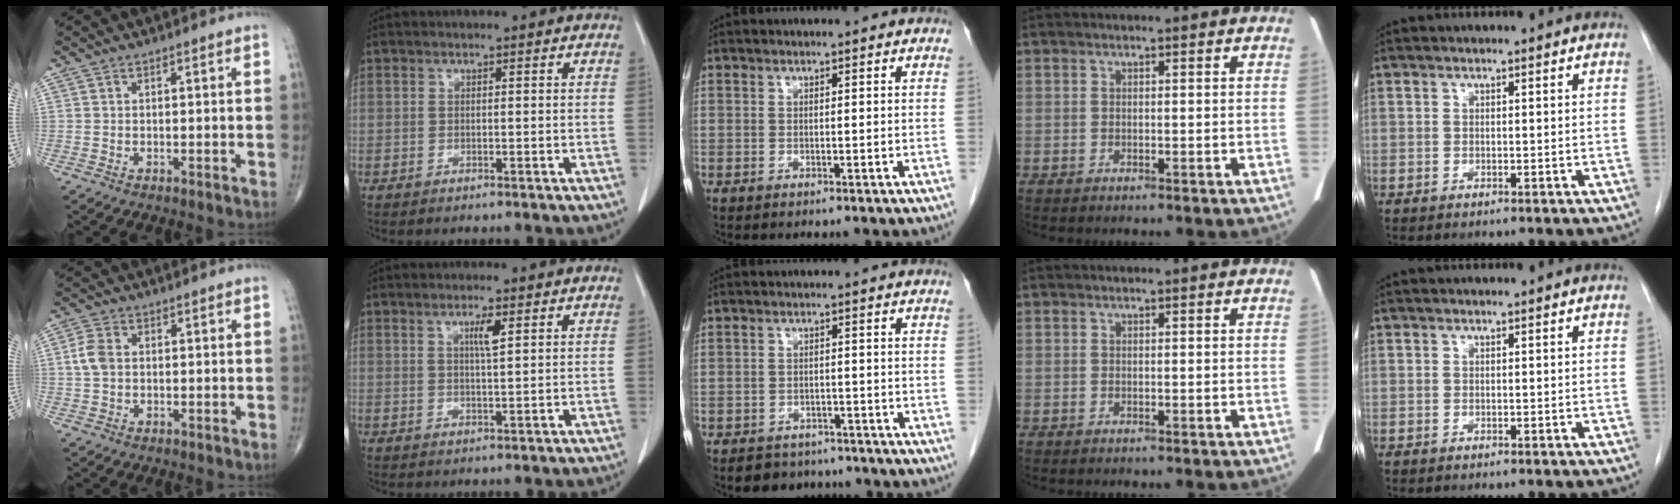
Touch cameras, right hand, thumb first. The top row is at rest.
{"thumb": {"total": 3.8, "force": [0.3, 2.6, 2.8], "torque": [-0.066, 0.007, 0.001]}, "index": {"total": 2.7, "force": [1.3, 0.1, 2.4], "torque": [-0.043, -0.004, 0.021]}, "middle": {"total": 5.3, "force": [-4.5, 2.8, 0.6], "torque": [-0.003, 0.009, -0.058]}}